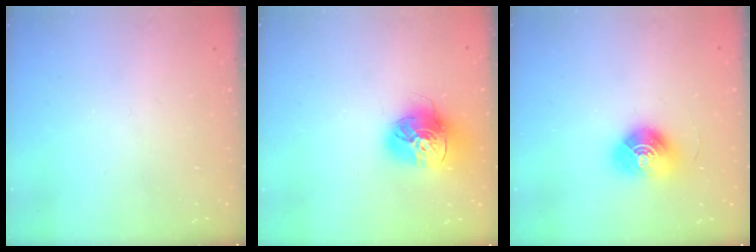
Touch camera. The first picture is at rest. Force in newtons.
{"total": 18.0, "press": 17.9, "slide": 1.7}
{"total": 10.4, "press": 10.4, "slide": 0.3}